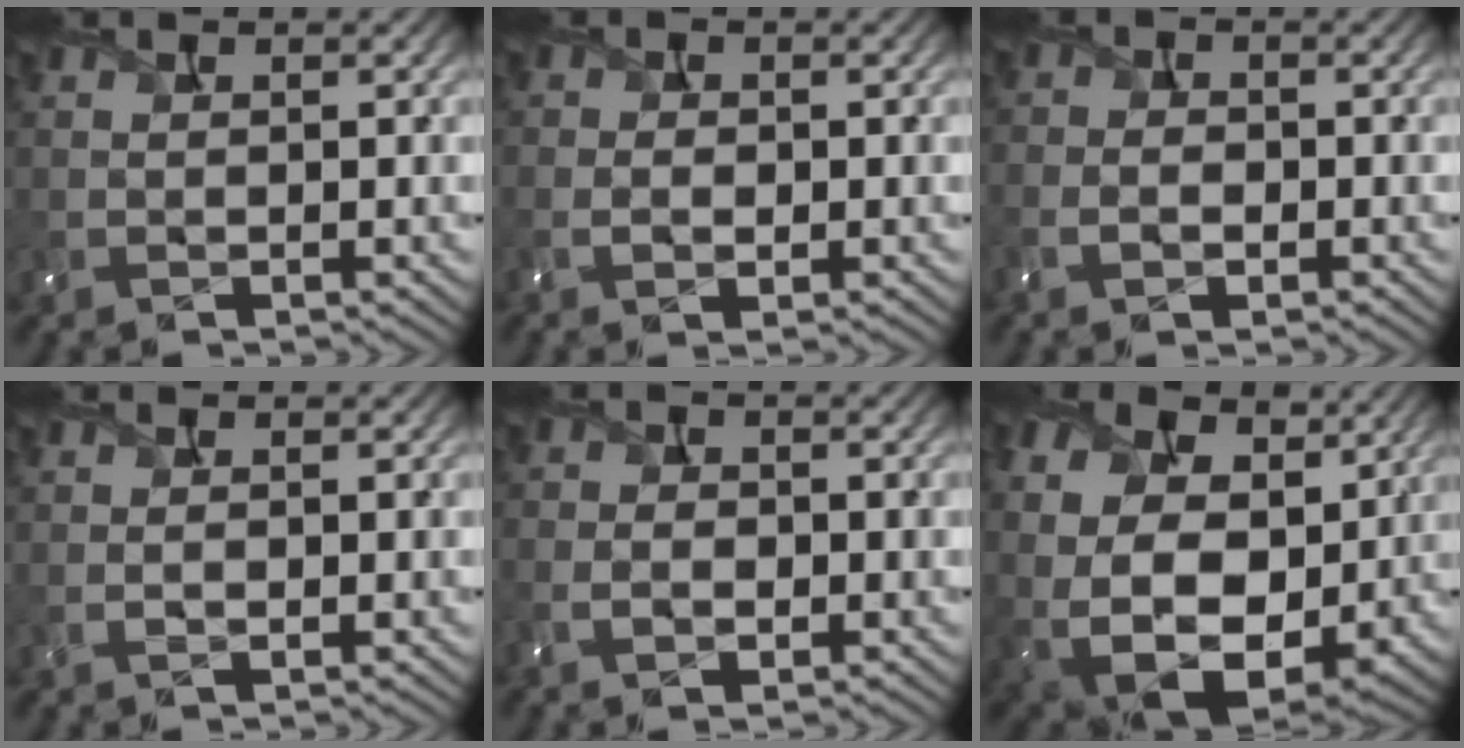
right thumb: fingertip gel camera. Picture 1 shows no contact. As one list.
[{"total": 2.4, "force": [-0.8, 1.3, 1.8], "torque": [-0.034, -0.005, -0.010]}, {"total": 3.2, "force": [-1.5, 1.8, 2.2], "torque": [-0.035, 0.001, -0.029]}, {"total": 0.7, "force": [0.1, 0.1, 0.6], "torque": [-0.016, 0.000, 0.002]}, {"total": 2.9, "force": [-1.0, 1.7, 2.1], "torque": [-0.036, -0.001, -0.021]}, {"total": 18.4, "force": [2.7, 13.8, 11.8], "torque": [-0.279, -0.003, 0.061]}]